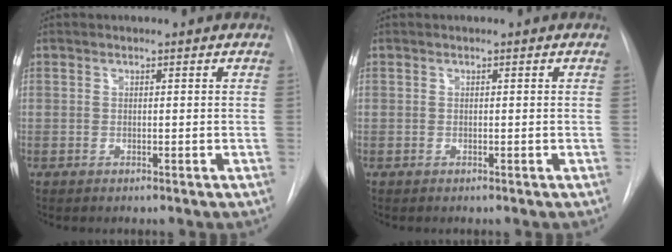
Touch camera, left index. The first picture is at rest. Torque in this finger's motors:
{"motor_torque": [0.00, 0.00, 0.00, 0.00]}